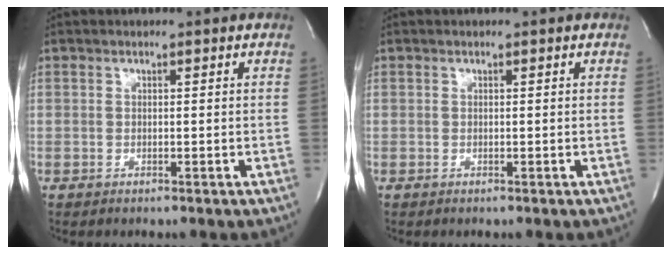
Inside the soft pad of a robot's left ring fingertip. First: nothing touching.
{"total": 0.0}